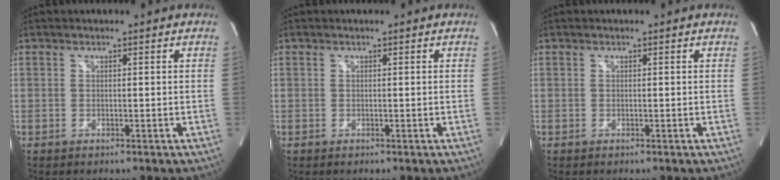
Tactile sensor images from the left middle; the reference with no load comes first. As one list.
[{"total": 0.0}, {"total": 0.0}]